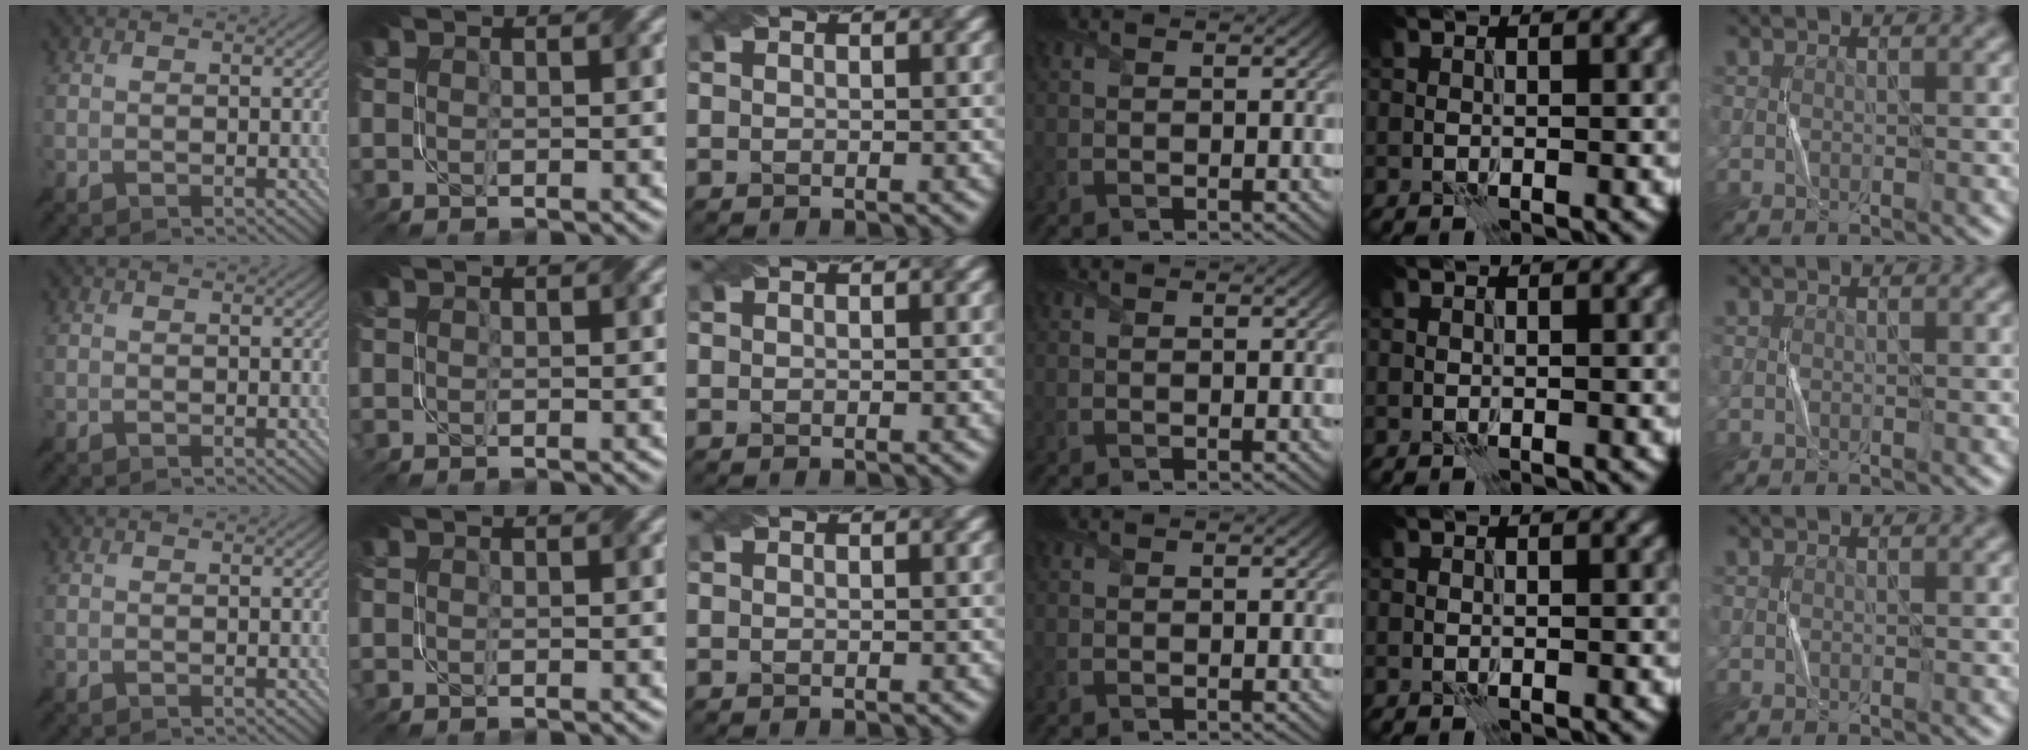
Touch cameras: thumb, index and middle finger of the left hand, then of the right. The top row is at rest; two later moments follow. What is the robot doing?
{"motion": "fold", "object": "coffee filter"}